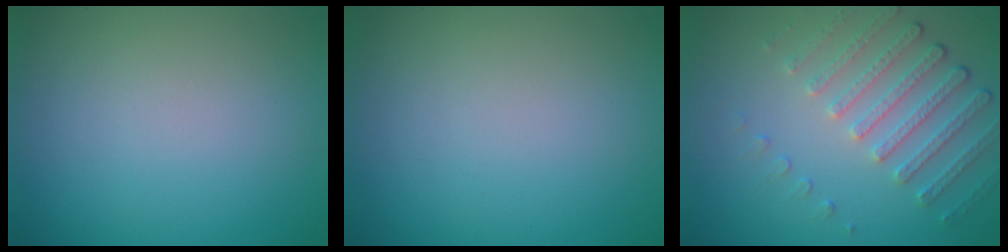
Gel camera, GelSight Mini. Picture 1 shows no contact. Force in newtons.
{"total": 0.0}
{"total": 4.5, "press": 3.3, "slide": 3.1}